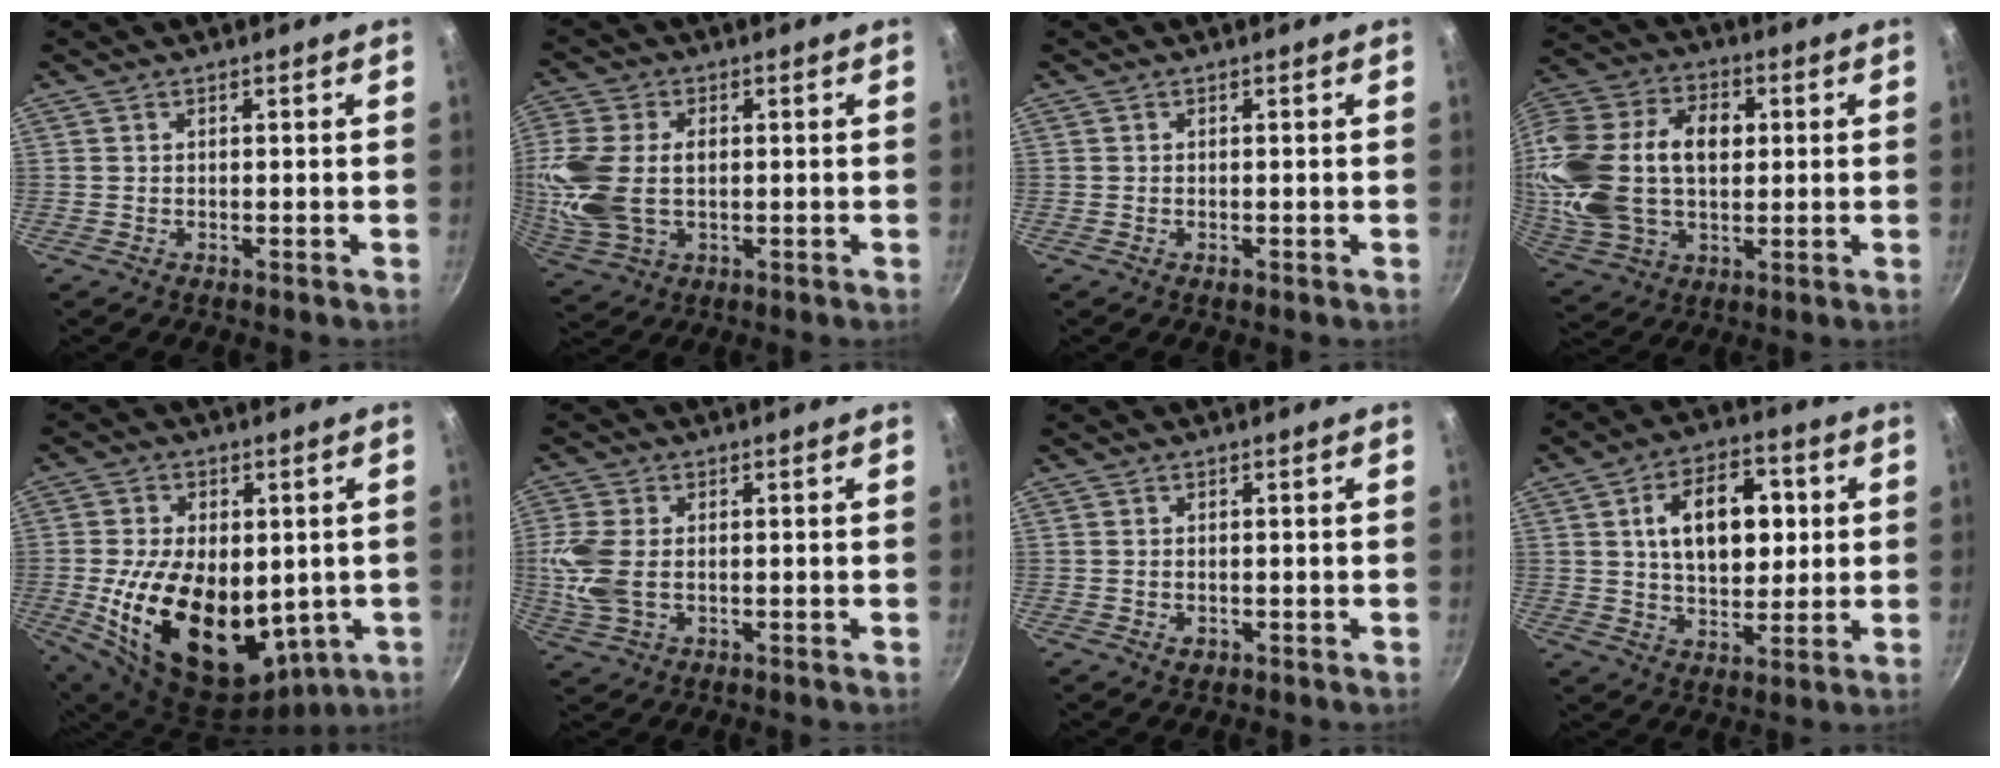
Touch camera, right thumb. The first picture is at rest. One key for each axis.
{"total": 13.1, "fx": 0.4, "fy": 8.4, "fz": 10.1, "tx": -0.220, "ty": 0.001, "tz": 0.008}
{"total": 0.7, "fx": -0.3, "fy": 0.4, "fz": 0.4, "tx": -0.005, "ty": 0.001, "tz": -0.006}
{"total": 23.9, "fx": 2.6, "fy": 16.0, "fz": 17.5, "tx": -0.341, "ty": 0.026, "tz": 0.045}
{"total": 22.9, "fx": -1.8, "fy": 14.4, "fz": 17.8, "tx": -0.300, "ty": -0.019, "tz": -0.006}
{"total": 8.0, "fx": -0.1, "fy": 5.0, "fz": 6.2, "tx": -0.139, "ty": -0.002, "tz": -0.001}
{"total": 1.5, "fx": -0.4, "fy": 1.1, "fz": 0.9, "tx": -0.013, "ty": -0.001, "tz": -0.007}
{"total": 14.9, "fx": 2.8, "fy": 9.3, "fz": 11.3, "tx": -0.135, "ty": 0.002, "tz": 0.041}